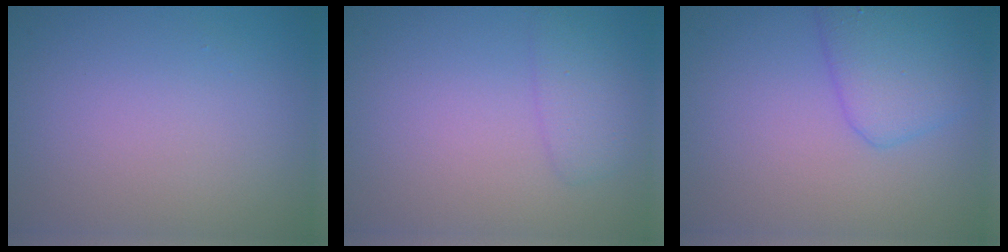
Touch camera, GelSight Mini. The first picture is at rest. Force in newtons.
{"total": 2.1, "press": 2.1, "slide": 0.1}
{"total": 3.7, "press": 3.7, "slide": 0.1}